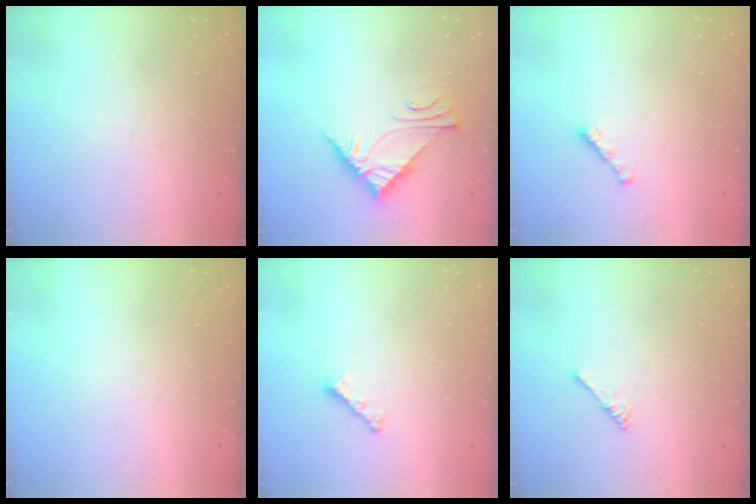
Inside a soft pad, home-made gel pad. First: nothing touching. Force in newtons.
{"total": 6.5, "press": 6.5, "slide": 0.7}
{"total": 1.6, "press": 1.5, "slide": 0.5}
{"total": 0.0}
{"total": 3.2, "press": 3.2, "slide": 0.7}
{"total": 3.0, "press": 2.9, "slide": 0.5}